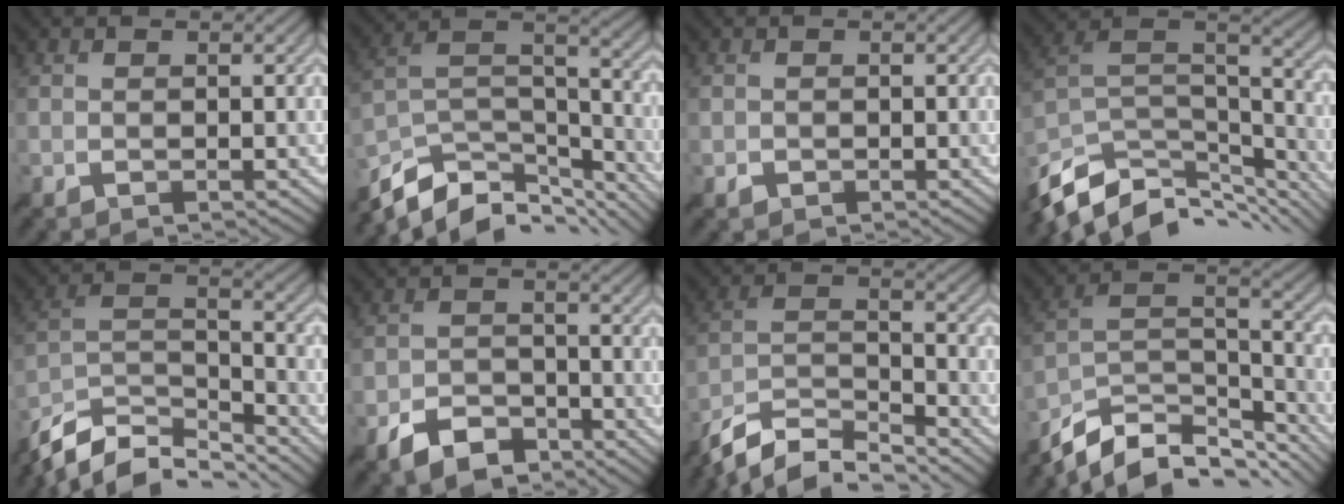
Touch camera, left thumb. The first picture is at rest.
{"total": 13.2, "force": [-10.1, 5.7, 6.4], "torque": [-0.150, -0.007, -0.177]}
{"total": 0.9, "force": [-0.5, 0.7, 0.0], "torque": [0.002, -0.006, -0.009]}
{"total": 13.4, "force": [-9.4, 6.5, 7.0], "torque": [-0.184, -0.013, -0.157]}
{"total": 12.6, "force": [-10.2, 4.5, 5.9], "torque": [-0.136, -0.006, -0.185]}
{"total": 5.8, "force": [-4.3, 2.9, 2.6], "torque": [-0.049, -0.006, -0.086]}
{"total": 10.7, "force": [-9.0, 2.8, 5.1], "torque": [-0.103, -0.005, -0.177]}
{"total": 13.1, "force": [-9.9, 5.5, 6.5], "torque": [-0.145, -0.009, -0.176]}